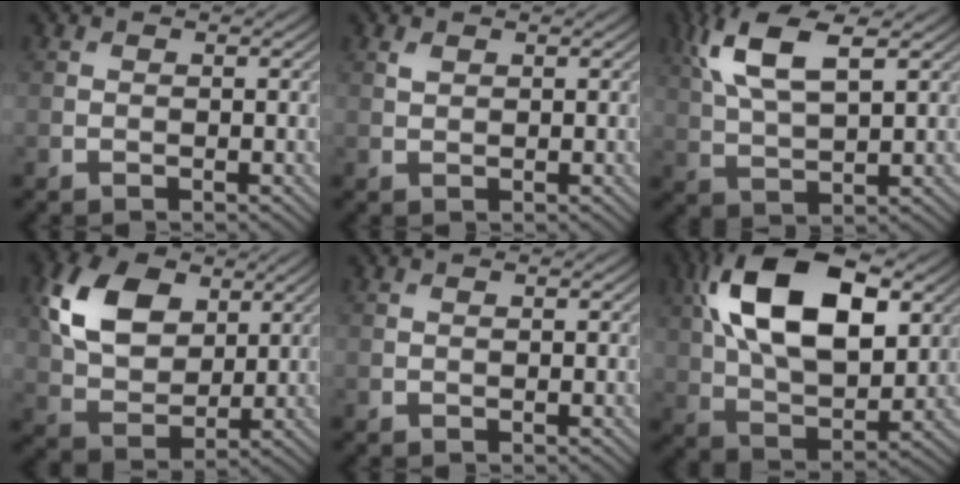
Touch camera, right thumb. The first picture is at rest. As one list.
[{"total": 0.8, "force": [0.5, 0.4, 0.4], "torque": [-0.014, 0.000, 0.013]}, {"total": 9.2, "force": [4.2, 3.4, 7.4], "torque": [-0.167, 0.014, 0.085]}, {"total": 10.5, "force": [3.9, 7.0, 6.8], "torque": [-0.163, 0.008, 0.072]}, {"total": 0.0}, {"total": 17.1, "force": [6.0, 9.2, 13.1], "torque": [-0.268, 0.025, 0.100]}]